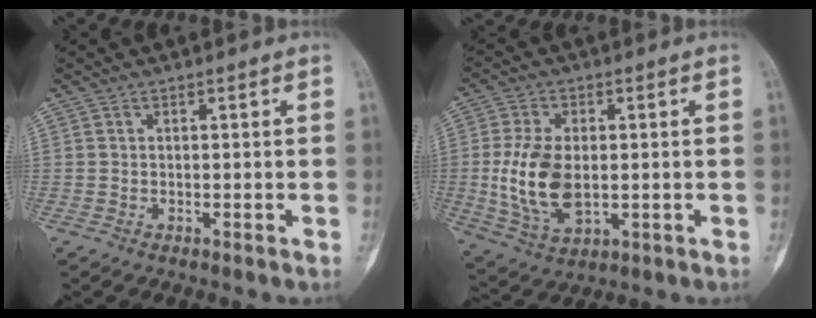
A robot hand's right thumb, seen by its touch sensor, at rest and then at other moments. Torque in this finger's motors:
{"motor_torque": [1.57, 1.52, 1.02, -1.00, 0.42]}